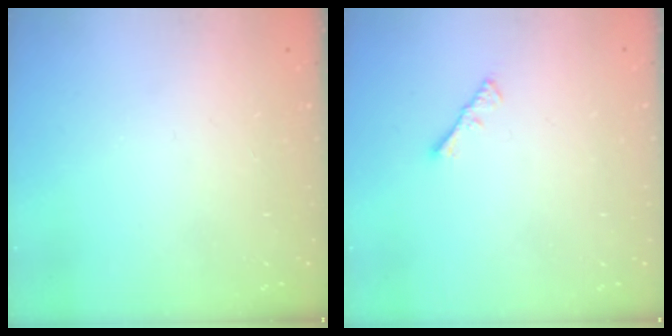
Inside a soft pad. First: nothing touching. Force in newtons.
{"total": 1.1, "press": 1.1, "slide": 0.4}